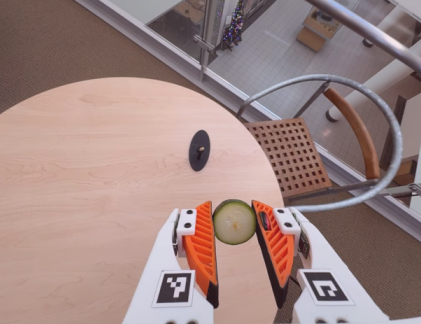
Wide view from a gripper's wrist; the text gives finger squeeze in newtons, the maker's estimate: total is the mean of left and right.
{"total": 7.5, "left": 7.4, "right": 7.6}